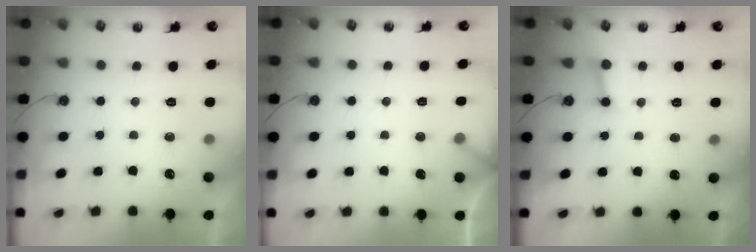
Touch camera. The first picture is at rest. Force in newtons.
{"total": 3.4, "press": 3.3, "slide": 0.3}
{"total": 3.3, "press": 3.3, "slide": 0.2}